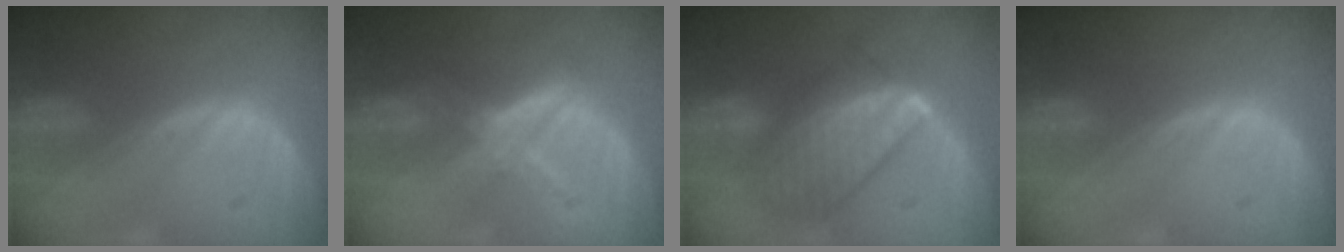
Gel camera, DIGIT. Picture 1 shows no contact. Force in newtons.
{"total": 5.7, "press": 5.4, "slide": 1.7}
{"total": 10.1, "press": 10.1, "slide": 0.9}
{"total": 0.0}